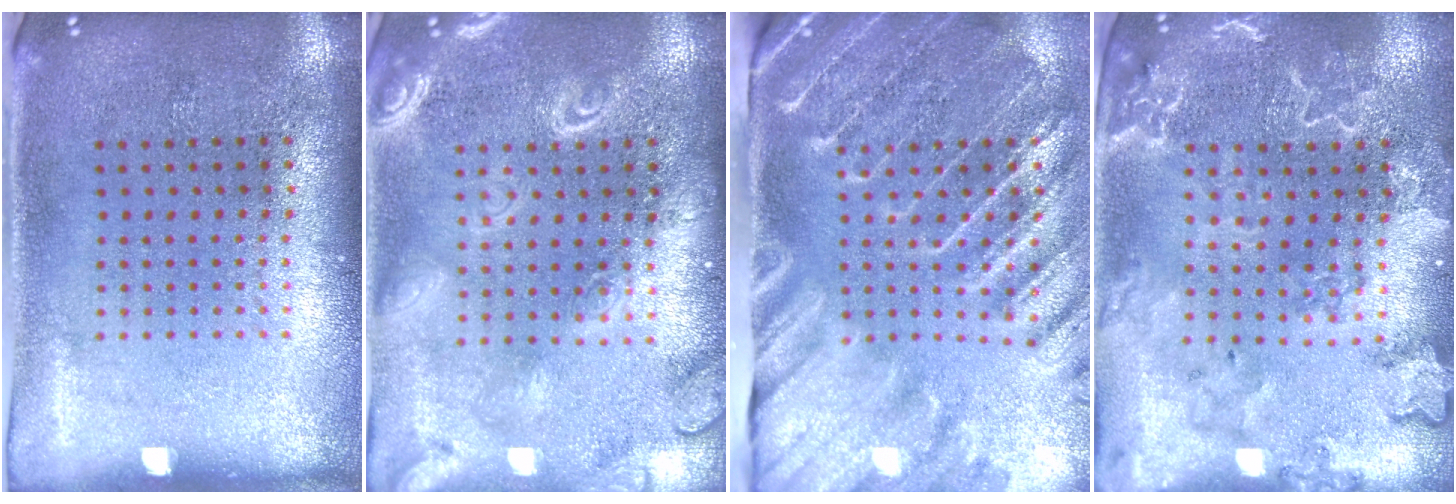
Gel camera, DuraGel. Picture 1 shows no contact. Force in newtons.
{"total": 2.6, "press": 2.5, "slide": 0.3}
{"total": 4.0, "press": 3.3, "slide": 2.3}
{"total": 2.7, "press": 2.5, "slide": 1.0}